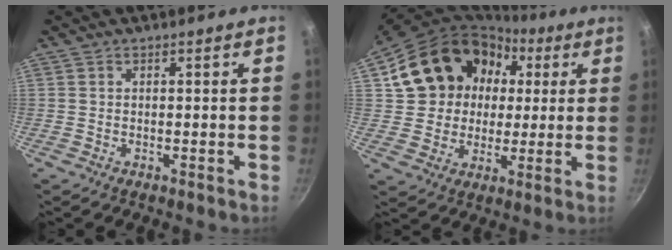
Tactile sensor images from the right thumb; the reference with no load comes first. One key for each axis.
{"total": 19.3, "fx": 4.4, "fy": 16.6, "fz": 8.8, "tx": -0.137, "ty": 0.042, "tz": 0.077}